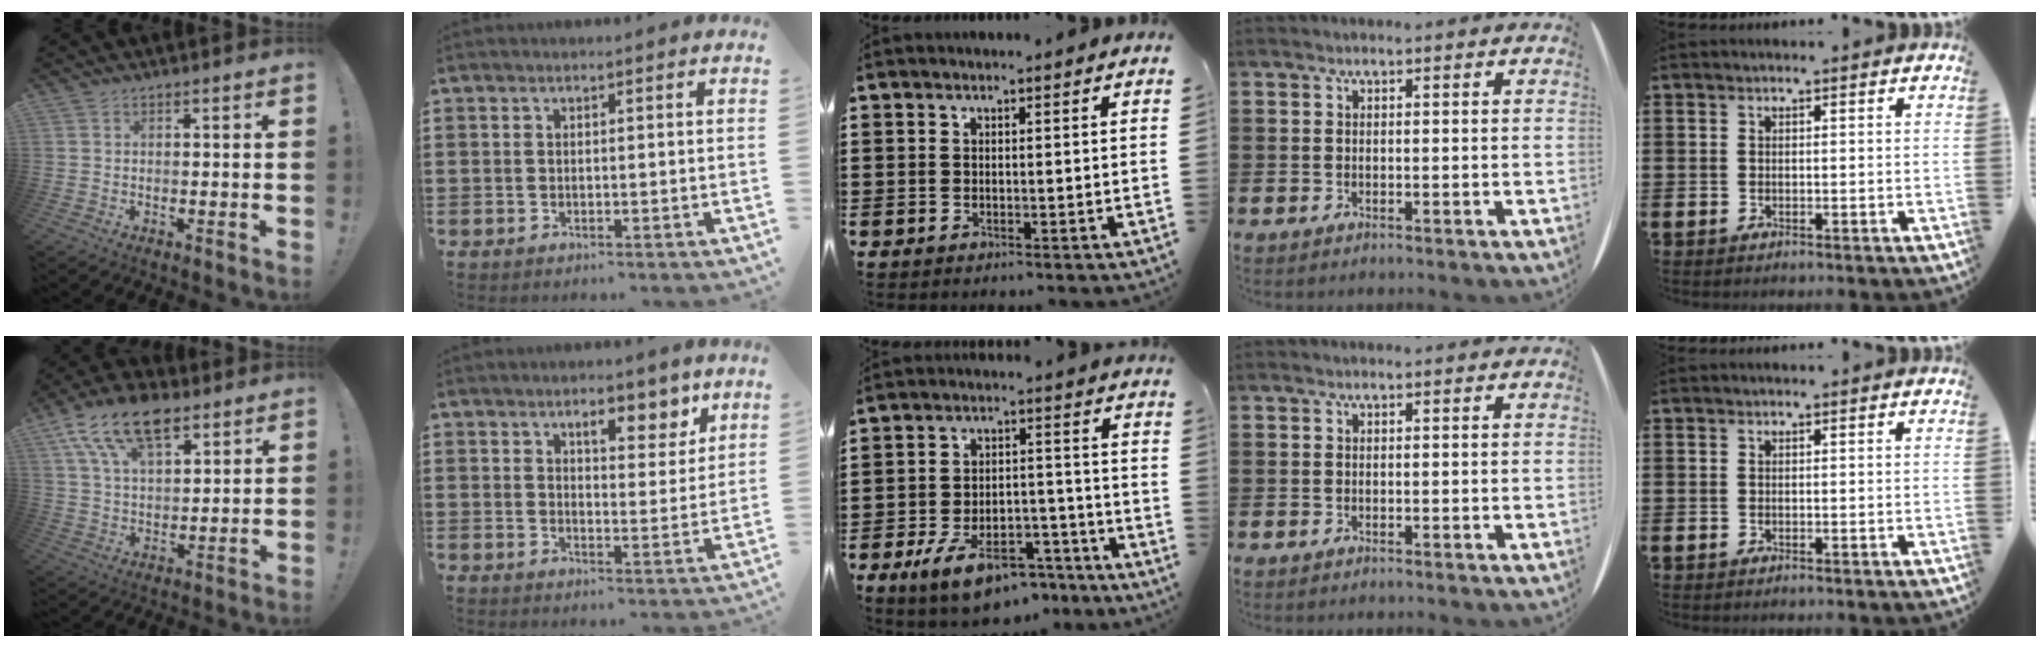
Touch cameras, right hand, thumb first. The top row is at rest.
{"thumb": {"total": 16.1, "force": [9.4, 8.1, 10.3], "torque": [-0.189, -0.043, 0.169]}, "index": {"total": 6.1, "force": [4.0, 2.7, 3.7], "torque": [-0.045, -0.006, 0.063]}, "middle": {"total": 9.4, "force": [-7.0, 3.1, 5.3], "torque": [-0.095, 0.022, -0.128]}}